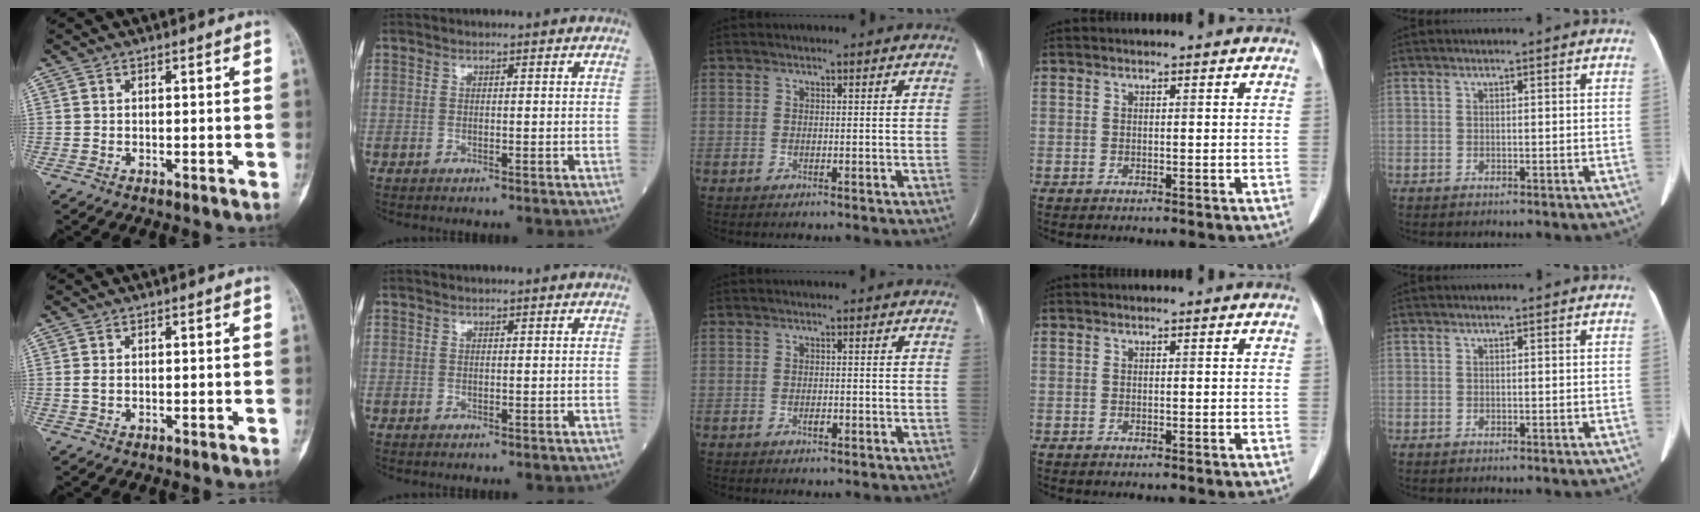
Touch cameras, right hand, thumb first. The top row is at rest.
{"thumb": {"total": 1.0, "force": [0.1, 0.6, 0.8], "torque": [-0.023, 0.002, 0.004]}, "middle": {"total": 0.8, "force": [-0.4, 0.3, 0.6], "torque": [-0.012, 0.000, -0.006]}}